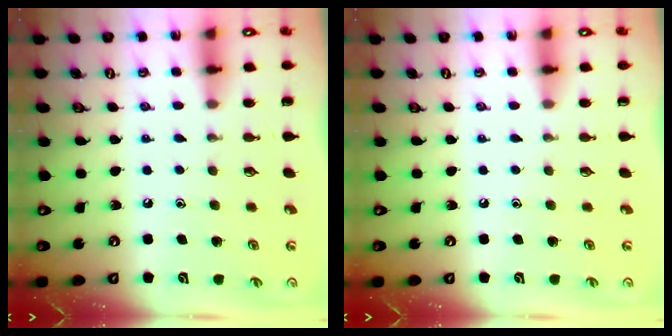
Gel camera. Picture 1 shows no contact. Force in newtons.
{"total": 0.0}